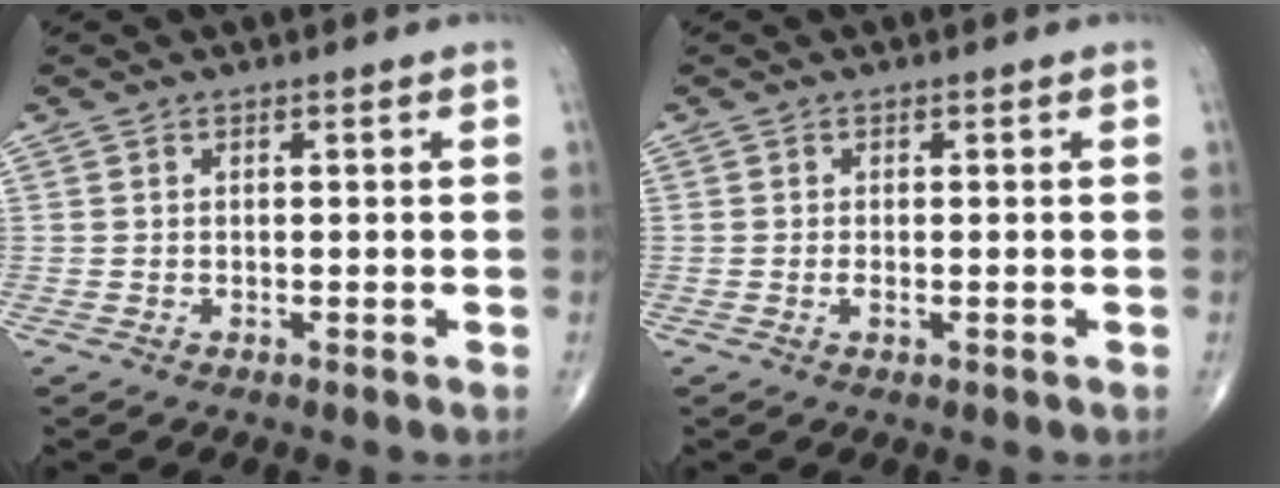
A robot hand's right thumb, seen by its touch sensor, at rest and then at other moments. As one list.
[{"total": 1.0, "force": [-0.2, 0.4, 0.9], "torque": [-0.019, -0.003, -0.005]}]